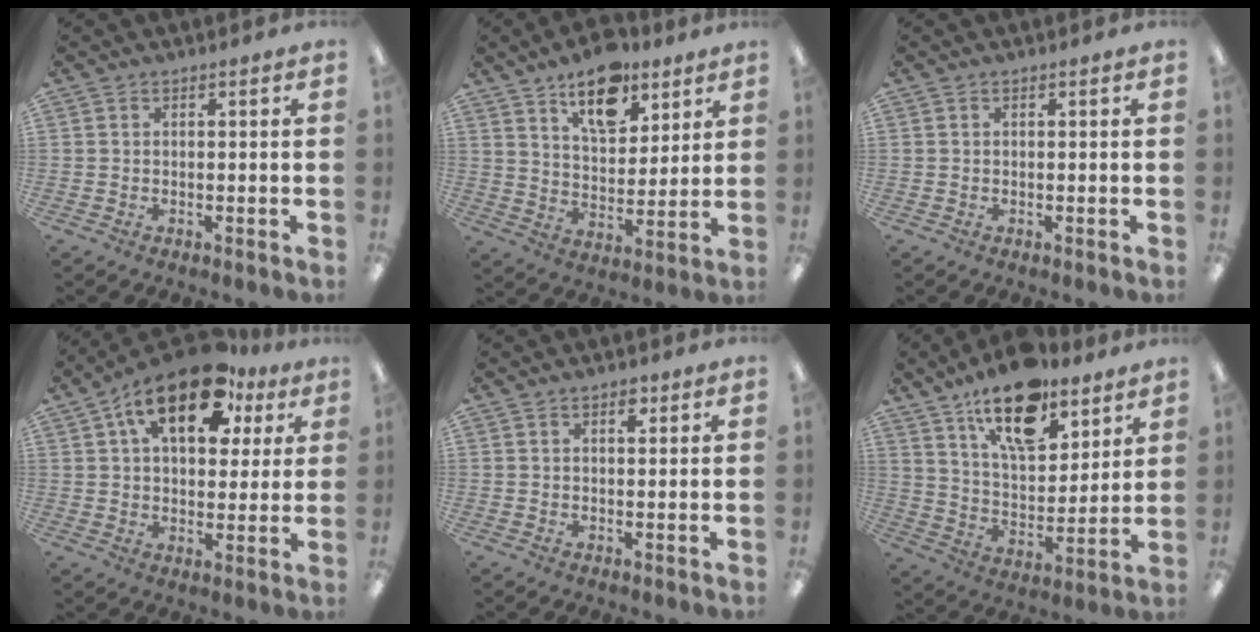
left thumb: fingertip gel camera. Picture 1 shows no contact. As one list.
[{"total": 14.2, "force": [9.6, 7.1, 7.5], "torque": [-0.100, -0.048, 0.167]}, {"total": 0.0}, {"total": 18.5, "force": [9.6, 9.4, 12.7], "torque": [-0.205, -0.023, 0.163]}, {"total": 2.4, "force": [1.5, 1.2, 1.5], "torque": [-0.008, -0.007, 0.020]}, {"total": 18.0, "force": [12.5, 8.1, 10.1], "torque": [-0.162, -0.064, 0.217]}]